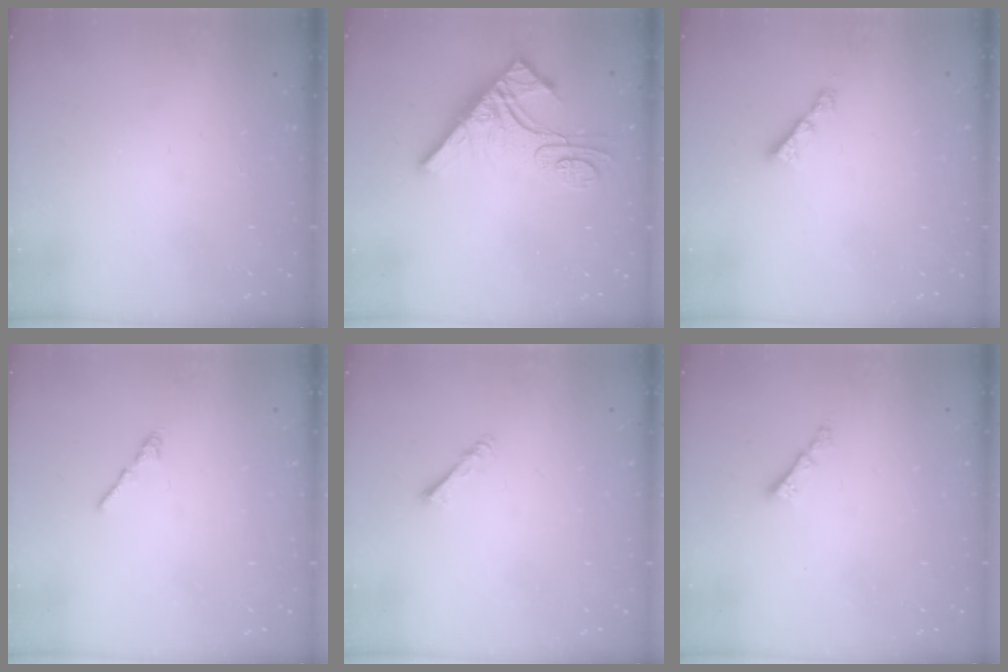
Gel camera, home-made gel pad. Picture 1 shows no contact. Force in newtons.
{"total": 13.9, "press": 13.8, "slide": 1.1}
{"total": 2.6, "press": 2.6, "slide": 0.1}
{"total": 0.7, "press": 0.6, "slide": 0.4}
{"total": 1.4, "press": 1.3, "slide": 0.3}
{"total": 1.8, "press": 1.8, "slide": 0.2}